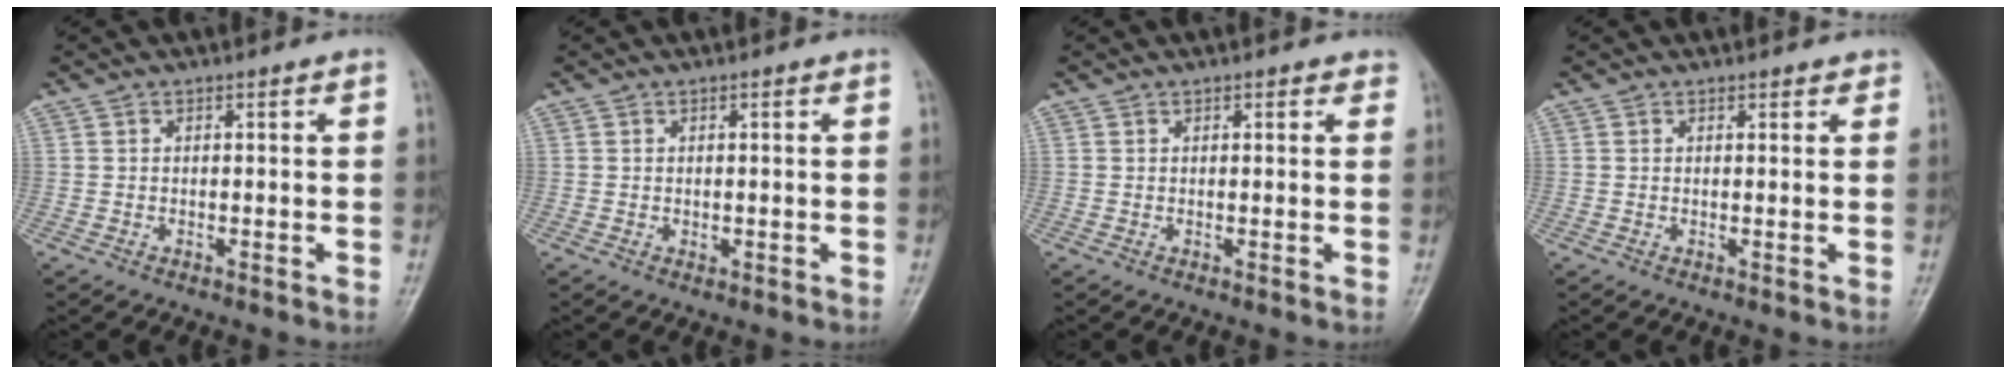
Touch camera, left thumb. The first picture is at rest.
{"total": 0.8, "force": [0.1, 0.6, 0.5], "torque": [-0.005, -0.001, 0.003]}
{"total": 1.5, "force": [1.0, 0.8, 0.8], "torque": [0.003, -0.002, 0.006]}
{"total": 1.5, "force": [1.2, 0.7, 0.6], "torque": [0.006, -0.003, 0.009]}